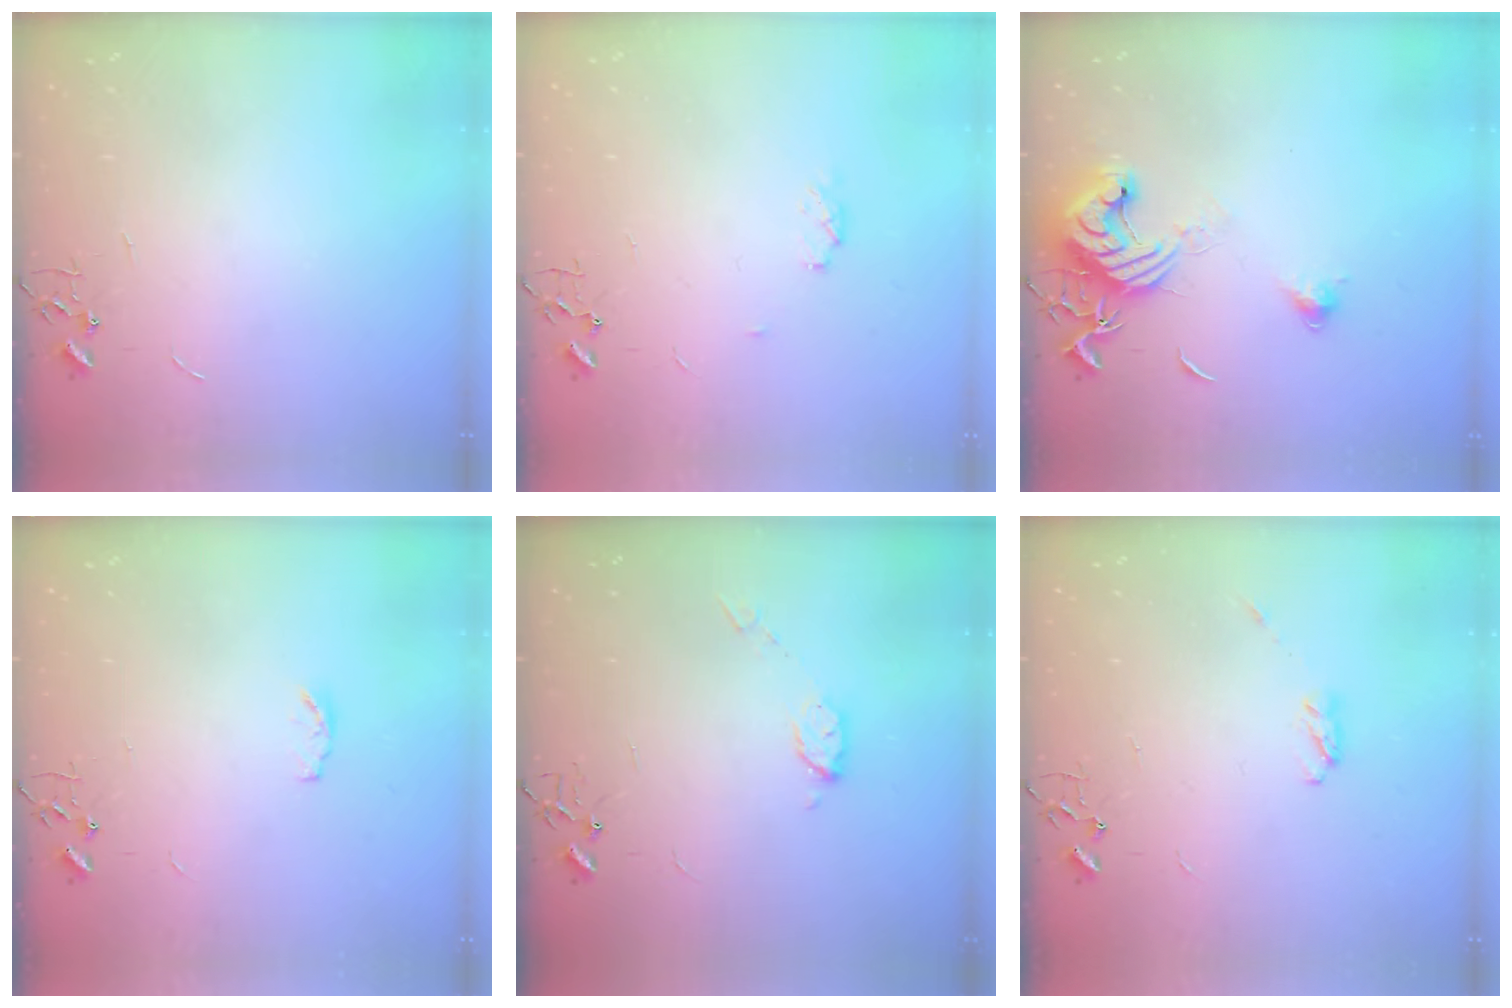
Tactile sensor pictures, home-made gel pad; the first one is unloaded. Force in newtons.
{"total": 4.5, "press": 4.5, "slide": 0.9}
{"total": 13.2, "press": 13.1, "slide": 1.7}
{"total": 3.5, "press": 3.4, "slide": 0.5}
{"total": 6.4, "press": 6.4, "slide": 0.3}
{"total": 4.0, "press": 3.9, "slide": 0.6}